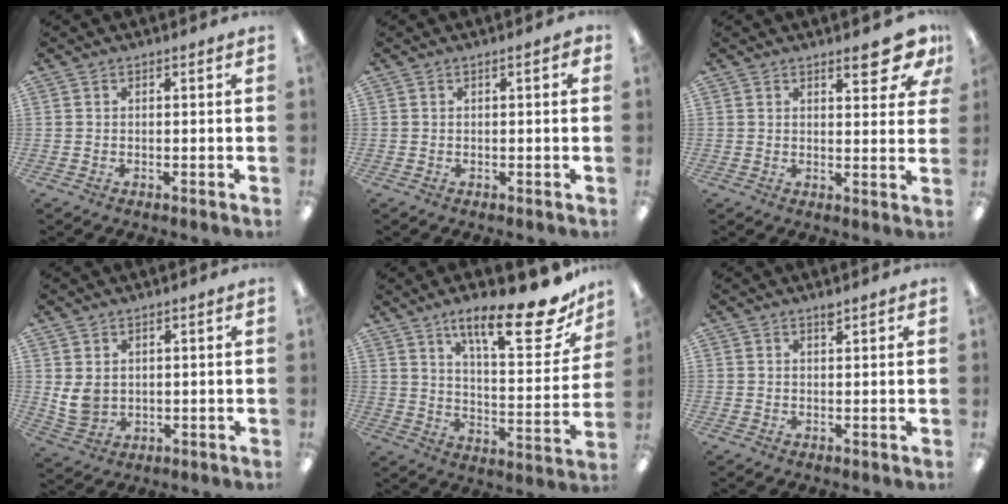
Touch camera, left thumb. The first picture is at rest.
{"total": 1.7, "force": [0.7, 0.5, 1.5], "torque": [-0.023, 0.000, 0.009]}
{"total": 9.0, "force": [6.3, 2.7, 5.9], "torque": [-0.056, -0.041, 0.097]}
{"total": 5.6, "force": [2.1, 4.4, 2.8], "torque": [-0.062, -0.006, 0.040]}
{"total": 20.9, "force": [14.2, 6.1, 14.0], "torque": [-0.209, -0.088, 0.226]}
{"total": 1.9, "force": [1.7, 0.4, 0.8], "torque": [-0.001, -0.010, 0.028]}